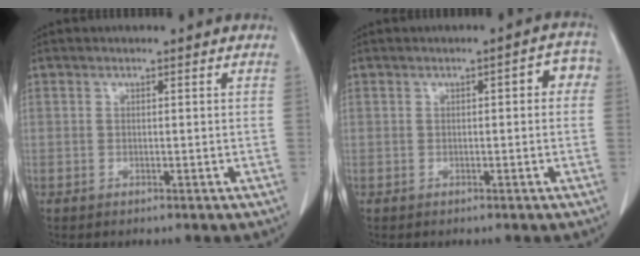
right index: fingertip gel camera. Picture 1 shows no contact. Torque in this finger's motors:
{"motor_torque": [0.14, -0.04, 0.05, 0.01]}